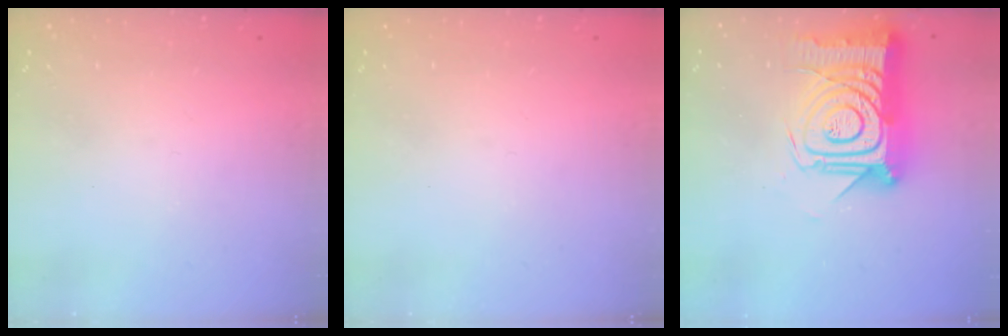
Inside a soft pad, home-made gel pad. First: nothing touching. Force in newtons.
{"total": 0.0}
{"total": 22.4, "press": 22.4, "slide": 1.7}